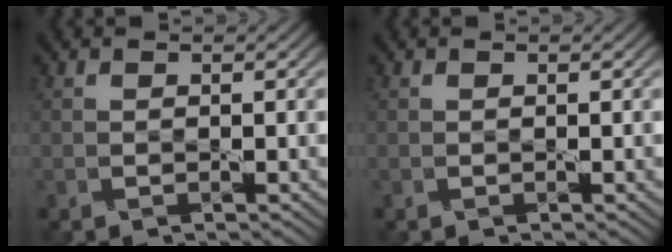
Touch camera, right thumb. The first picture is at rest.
{"total": 0.0}